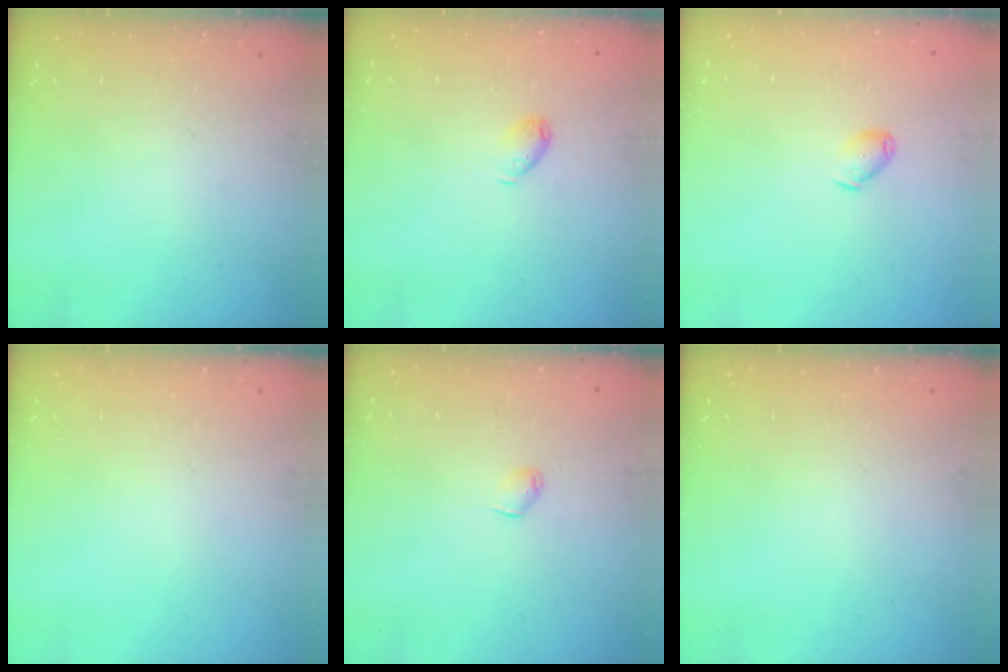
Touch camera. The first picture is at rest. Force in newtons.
{"total": 4.8, "press": 4.7, "slide": 1.0}
{"total": 6.3, "press": 6.3, "slide": 0.8}
{"total": 0.0}
{"total": 3.9, "press": 3.9, "slide": 0.5}
{"total": 0.0}